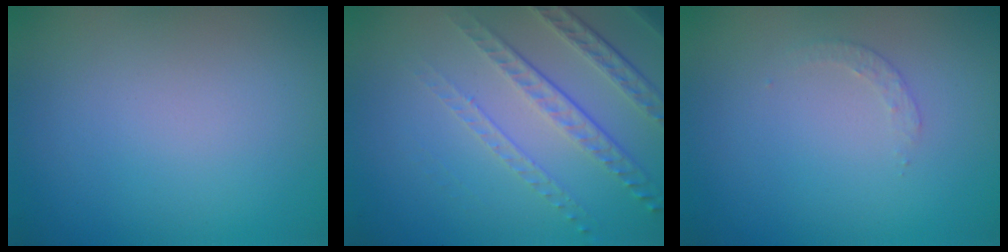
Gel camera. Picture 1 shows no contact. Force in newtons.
{"total": 4.9, "press": 3.2, "slide": 3.7}
{"total": 1.1, "press": 1.1, "slide": 0.3}